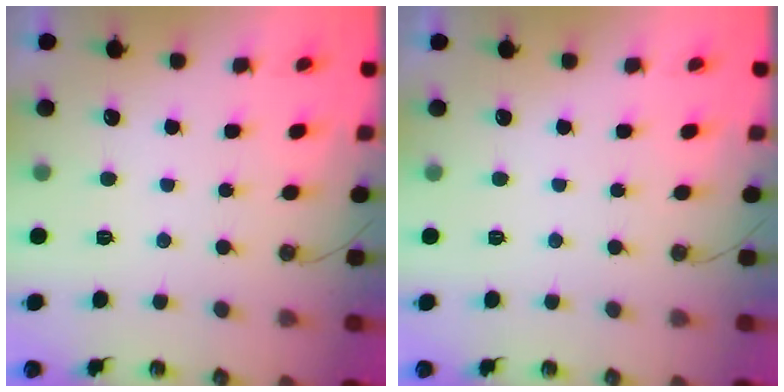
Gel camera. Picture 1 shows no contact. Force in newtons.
{"total": 0.0}